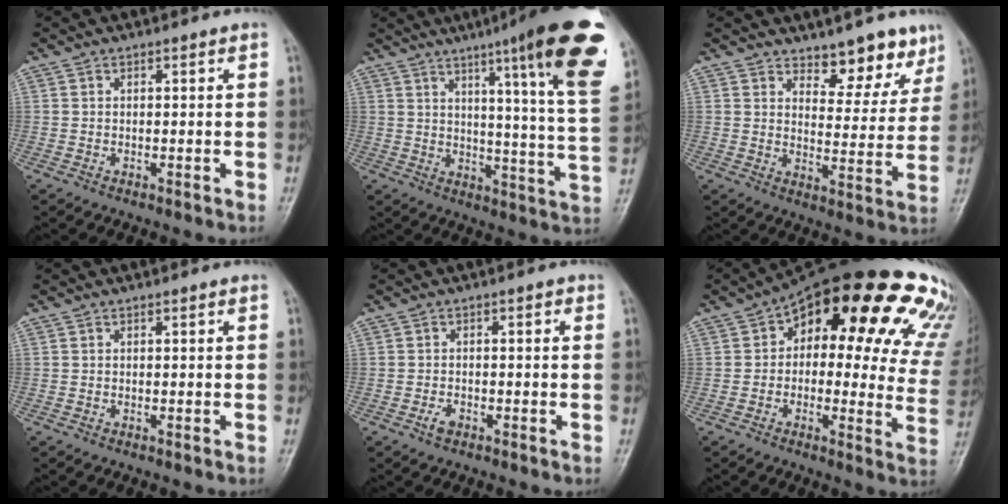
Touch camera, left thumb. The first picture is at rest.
{"total": 22.3, "force": [12.5, 1.9, 18.4], "torque": [-0.229, -0.052, 0.157]}
{"total": 8.5, "force": [6.7, 3.8, 3.6], "torque": [-0.003, -0.049, 0.094]}
{"total": 0.0}
{"total": 2.1, "force": [-1.0, 1.3, 1.3], "torque": [-0.020, 0.006, -0.022]}
{"total": 25.4, "force": [11.9, 12.0, 19.0], "torque": [-0.205, 0.018, 0.137]}